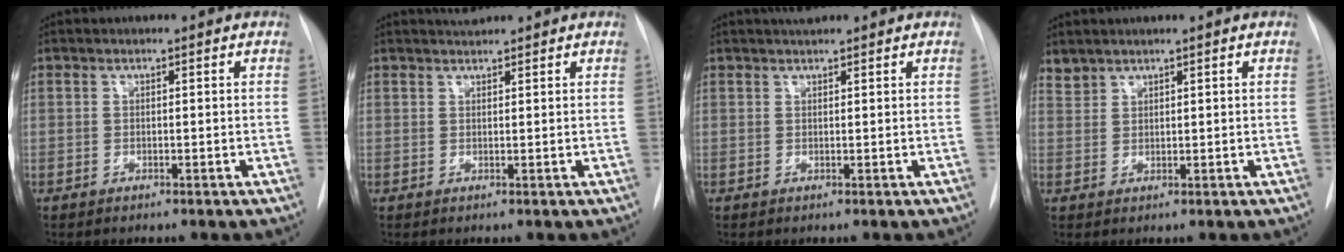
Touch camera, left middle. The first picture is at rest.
{"total": 1.5, "force": [1.5, 0.0, 0.1], "torque": [-0.005, 0.005, 0.029]}
{"total": 1.8, "force": [1.7, 0.2, 0.7], "torque": [-0.012, 0.012, 0.029]}
{"total": 1.8, "force": [1.7, 0.3, -0.1], "torque": [0.003, 0.008, 0.038]}